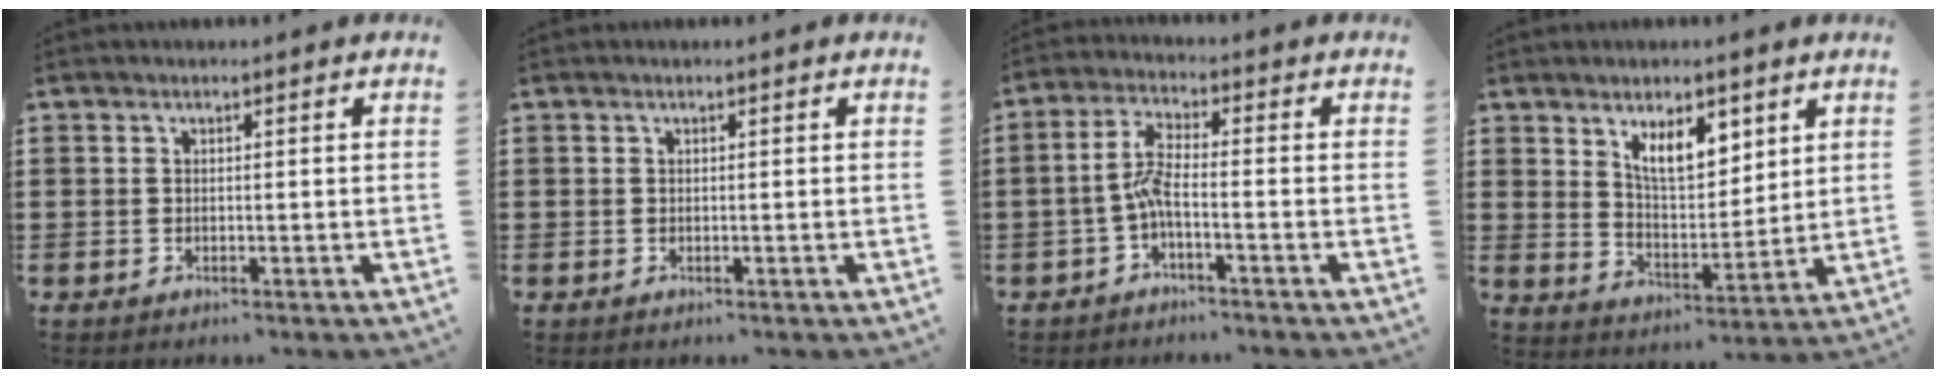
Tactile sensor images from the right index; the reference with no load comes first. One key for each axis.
{"total": 0.0}
{"total": 4.9, "fx": -1.8, "fy": 1.0, "fz": 4.4, "tx": -0.102, "ty": -0.002, "tz": -0.041}
{"total": 7.8, "fx": 4.8, "fy": 3.5, "fz": 5.1, "tx": -0.091, "ty": -0.009, "tz": 0.082}